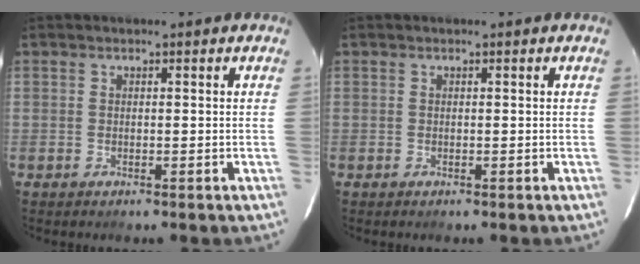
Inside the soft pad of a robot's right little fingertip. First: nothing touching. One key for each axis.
{"total": 0.0}